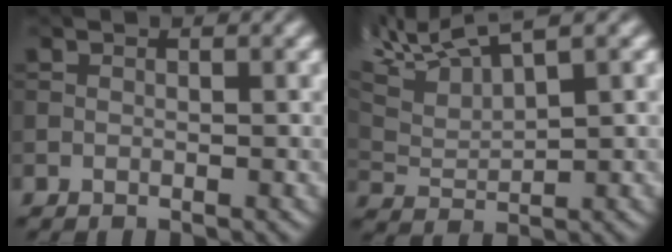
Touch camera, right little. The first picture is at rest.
{"total": 5.9, "force": [4.8, 0.8, 3.4], "torque": [-0.103, 0.011, 0.114]}